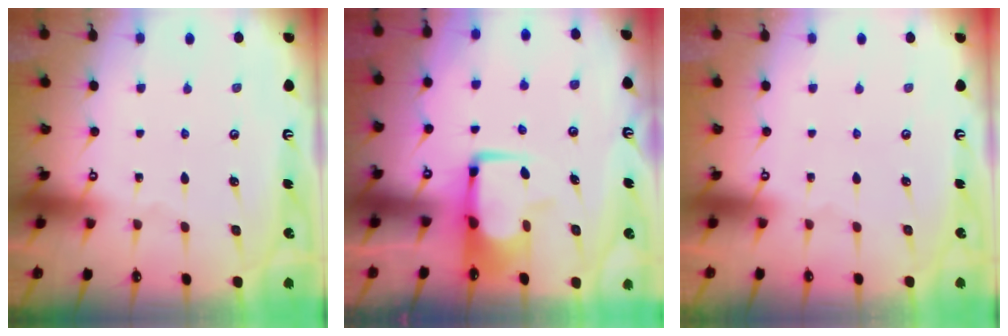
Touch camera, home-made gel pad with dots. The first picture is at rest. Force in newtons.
{"total": 7.2, "press": 7.1, "slide": 1.2}
{"total": 1.5, "press": 1.4, "slide": 0.6}